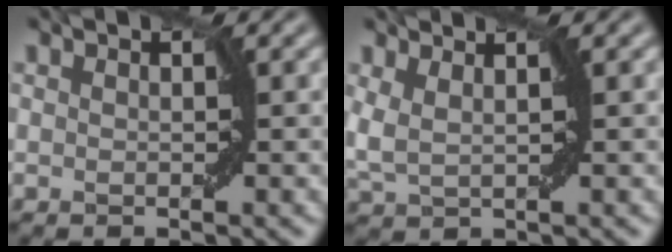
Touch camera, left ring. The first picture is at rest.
{"total": 2.0, "force": [1.0, 0.7, 1.6], "torque": [-0.041, 0.002, 0.022]}